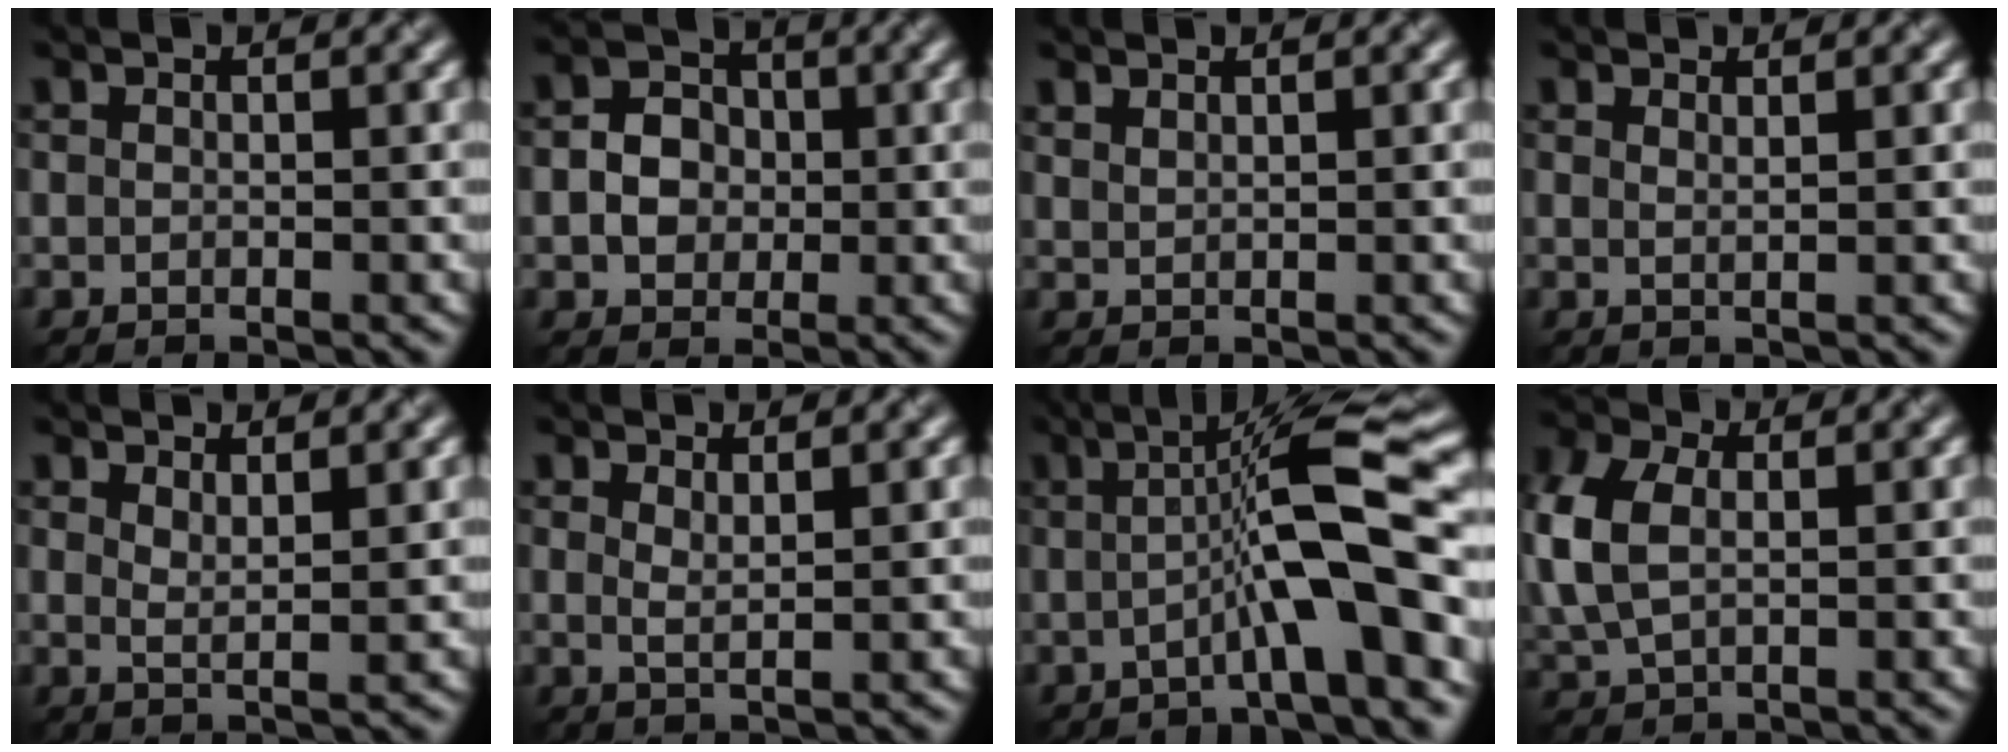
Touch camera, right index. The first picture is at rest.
{"total": 2.8, "force": [-0.8, 2.5, 1.1], "torque": [-0.018, 0.009, -0.009]}
{"total": 0.9, "force": [0.9, 0.1, 0.0], "torque": [0.004, -0.001, 0.016]}
{"total": 0.6, "force": [0.6, 0.1, 0.2], "torque": [0.003, 0.001, 0.010]}
{"total": 1.4, "force": [1.1, 0.2, 0.9], "torque": [-0.009, 0.000, 0.023]}
{"total": 0.9, "force": [0.6, 0.1, 0.6], "torque": [-0.010, 0.000, 0.015]}
{"total": 8.8, "force": [-1.6, 1.3, 8.6], "torque": [-0.112, 0.021, -0.030]}
{"total": 5.2, "force": [0.1, 3.6, 3.7], "torque": [-0.113, 0.008, 0.012]}